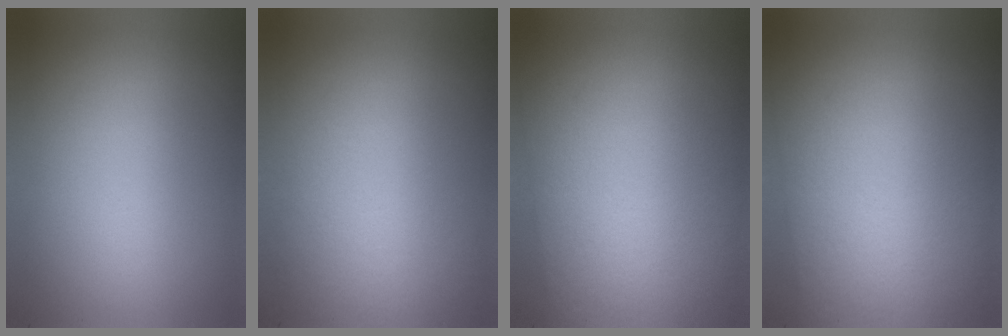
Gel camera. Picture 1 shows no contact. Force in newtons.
{"total": 2.3}
{"total": 2.9}
{"total": 2.8}